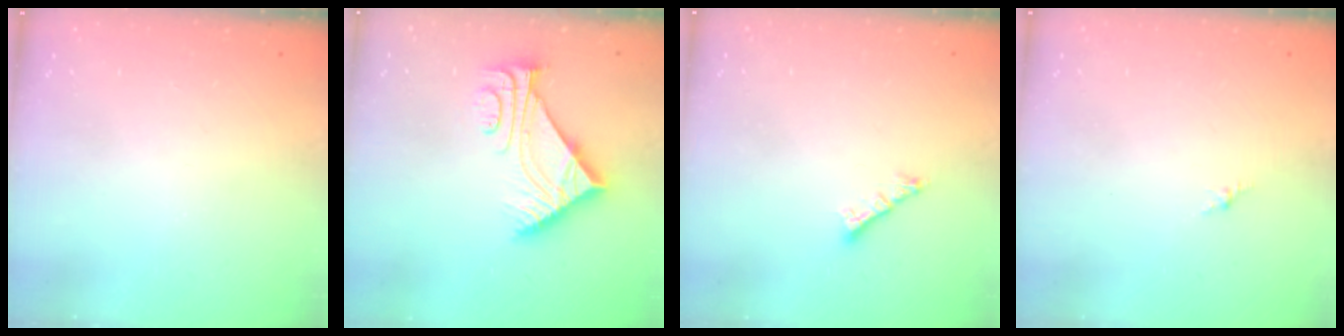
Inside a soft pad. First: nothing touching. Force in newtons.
{"total": 8.9, "press": 8.9, "slide": 0.2}
{"total": 1.2, "press": 1.2, "slide": 0.3}
{"total": 0.0}